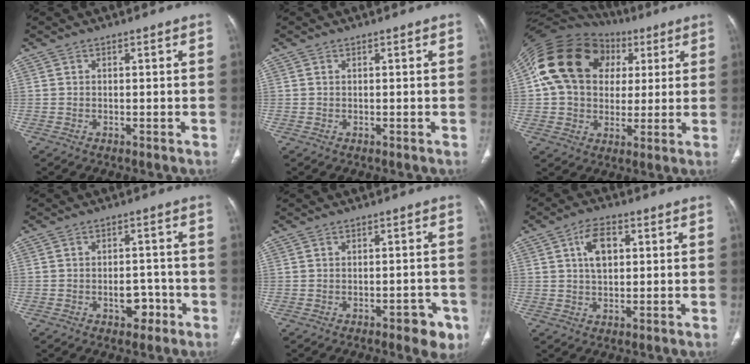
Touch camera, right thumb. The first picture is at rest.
{"total": 0.0}
{"total": 21.7, "force": [6.2, 16.9, 12.0], "torque": [-0.207, 0.033, 0.112]}
{"total": 4.7, "force": [-2.0, 3.2, 2.7], "torque": [-0.014, 0.024, -0.025]}
{"total": 5.4, "force": [-2.9, 2.5, 3.8], "torque": [-0.026, 0.013, -0.032]}
{"total": 6.5, "force": [1.8, 3.8, 4.9], "torque": [-0.074, 0.005, 0.028]}